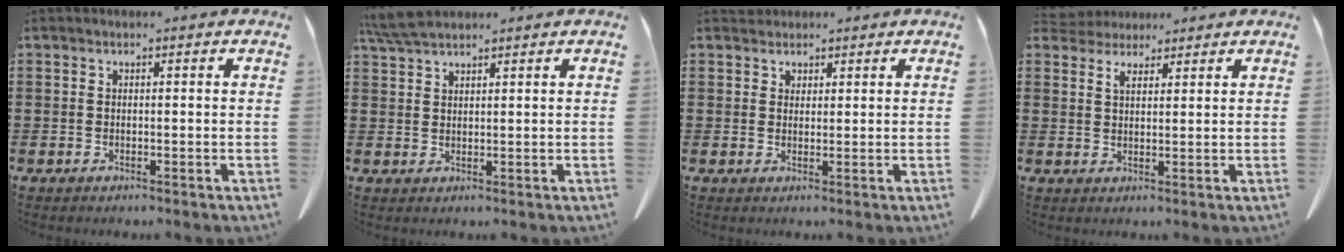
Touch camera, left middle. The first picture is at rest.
{"total": 4.1, "force": [3.4, 0.6, 2.1], "torque": [-0.051, -0.005, 0.067]}
{"total": 2.0, "force": [1.8, 0.9, -0.1], "torque": [0.004, -0.001, 0.036]}
{"total": 2.7, "force": [2.4, 1.0, 0.8], "torque": [-0.025, -0.001, 0.046]}